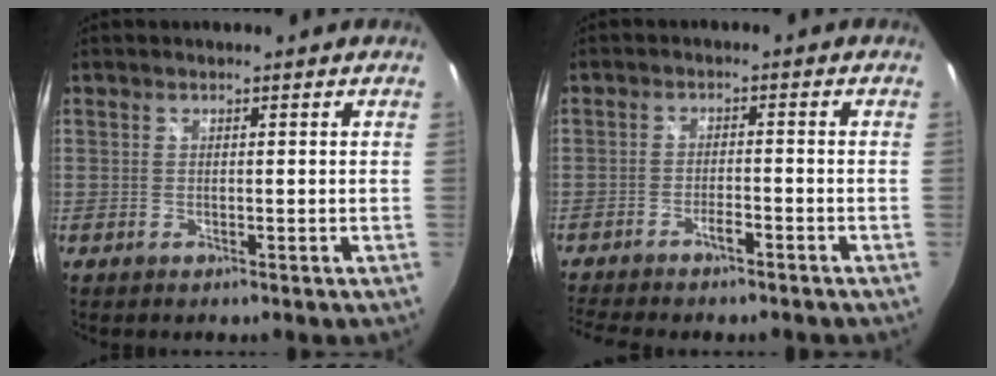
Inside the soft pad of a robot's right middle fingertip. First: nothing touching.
{"total": 5.6, "force": [-4.8, 0.9, 2.6], "torque": [-0.064, -0.008, -0.083]}